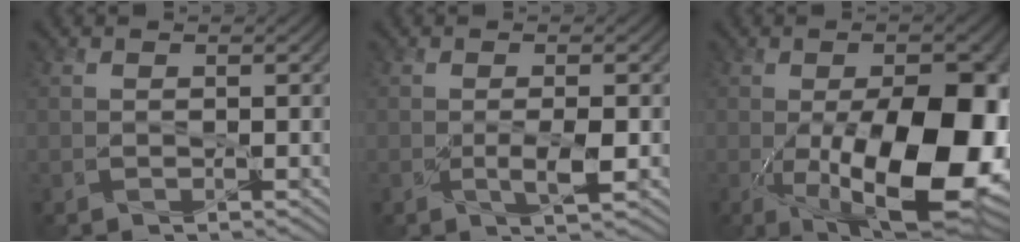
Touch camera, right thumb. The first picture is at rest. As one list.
[{"total": 2.6, "force": [-0.6, 0.7, 2.4], "torque": [-0.048, -0.003, -0.008]}, {"total": 17.9, "force": [-3.5, 7.7, 15.8], "torque": [-0.227, -0.025, -0.043]}]